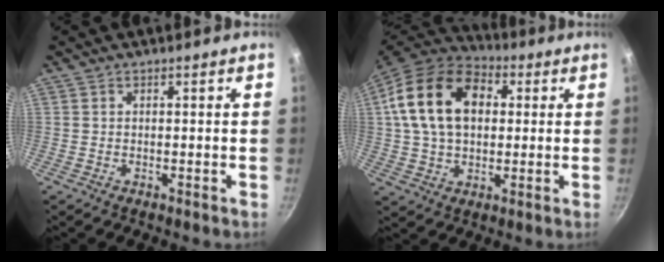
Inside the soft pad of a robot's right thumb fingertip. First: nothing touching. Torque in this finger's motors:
{"motor_torque": [-0.15, 3.16, 1.47, 0.42, 0.29]}